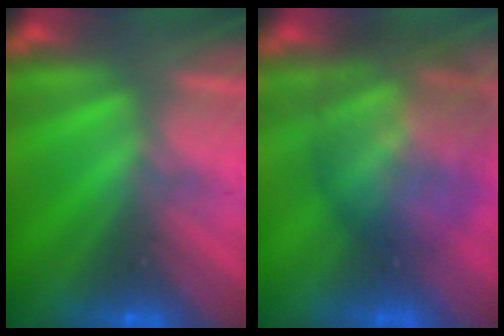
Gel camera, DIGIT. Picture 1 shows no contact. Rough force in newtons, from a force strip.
{"total": 10.7}